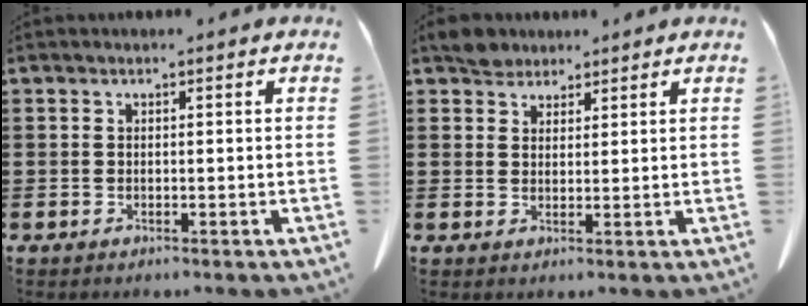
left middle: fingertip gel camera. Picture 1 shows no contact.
{"total": 3.6, "force": [3.1, 1.6, 0.6], "torque": [-0.013, 0.001, 0.060]}